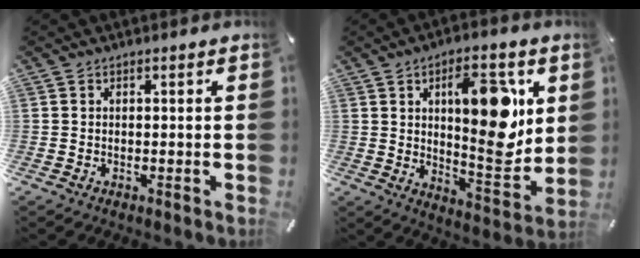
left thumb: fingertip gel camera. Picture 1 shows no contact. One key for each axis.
{"total": 16.3, "fx": 5.7, "fy": 6.8, "fz": 13.6, "tx": -0.178, "ty": -0.029, "tz": 0.088}